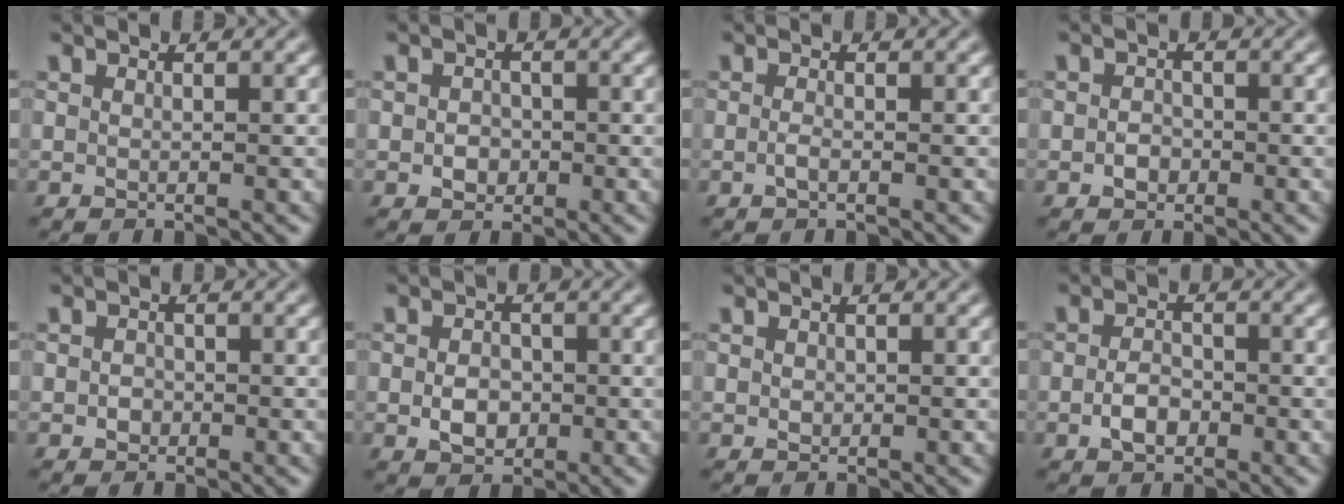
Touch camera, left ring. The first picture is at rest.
{"total": 1.8, "force": [-0.3, 1.6, 0.8], "torque": [-0.012, -0.002, -0.009]}
{"total": 0.9, "force": [-0.4, 0.3, 0.7], "torque": [-0.018, 0.000, -0.008]}
{"total": 1.5, "force": [-0.5, 1.3, 0.7], "torque": [-0.011, -0.001, -0.011]}
{"total": 1.2, "force": [-0.2, 1.0, 0.4], "torque": [-0.005, -0.003, -0.007]}
{"total": 2.9, "force": [-0.6, 2.2, 1.8], "torque": [-0.031, -0.002, -0.014]}
{"total": 0.7, "force": [0.1, 0.6, 0.3], "torque": [-0.005, -0.002, 0.000]}
{"total": 2.5, "force": [-0.8, 1.7, 1.7], "torque": [-0.035, 0.000, -0.018]}